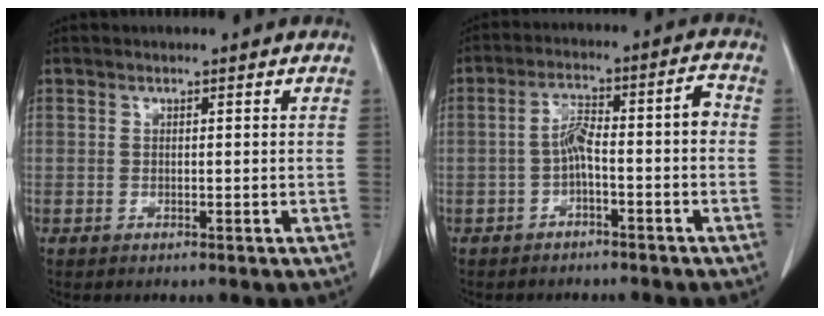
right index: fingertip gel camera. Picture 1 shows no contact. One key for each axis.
{"total": 6.5, "fx": -1.6, "fy": 1.3, "fz": 6.1, "tx": -0.109, "ty": 0.036, "tz": -0.027}